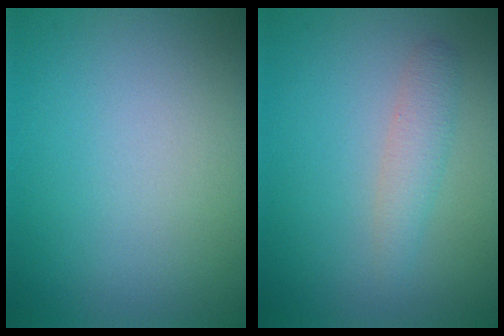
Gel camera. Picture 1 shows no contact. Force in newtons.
{"total": 1.8, "press": 1.8, "slide": 0.0}